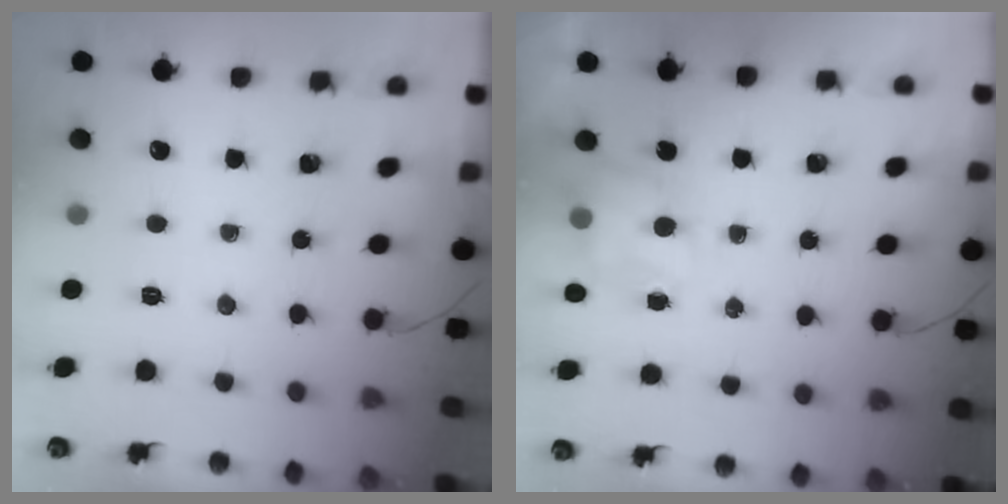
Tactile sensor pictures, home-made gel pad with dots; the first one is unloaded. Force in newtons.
{"total": 6.2, "press": 6.2, "slide": 0.8}